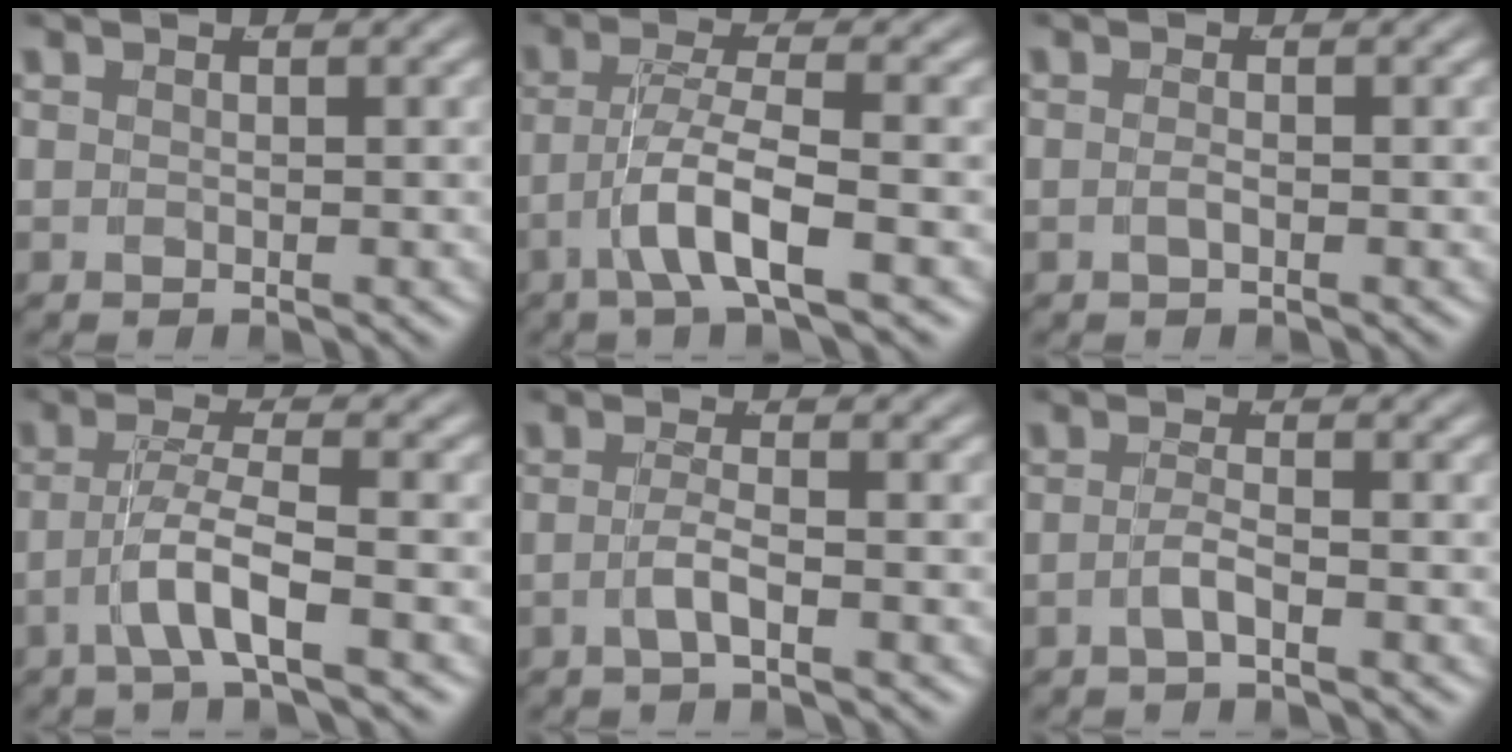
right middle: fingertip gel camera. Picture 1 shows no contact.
{"total": 4.4, "force": [-1.7, 1.1, 3.9], "torque": [-0.068, 0.000, -0.030]}
{"total": 0.7, "force": [-0.4, 0.3, 0.5], "torque": [-0.009, -0.001, -0.009]}
{"total": 3.8, "force": [-1.7, 0.8, 3.3], "torque": [-0.055, 0.003, -0.033]}
{"total": 1.8, "force": [-1.0, 0.1, 1.5], "torque": [-0.025, -0.002, -0.019]}
{"total": 1.7, "force": [-1.1, 0.1, 1.2], "torque": [-0.020, -0.001, -0.023]}